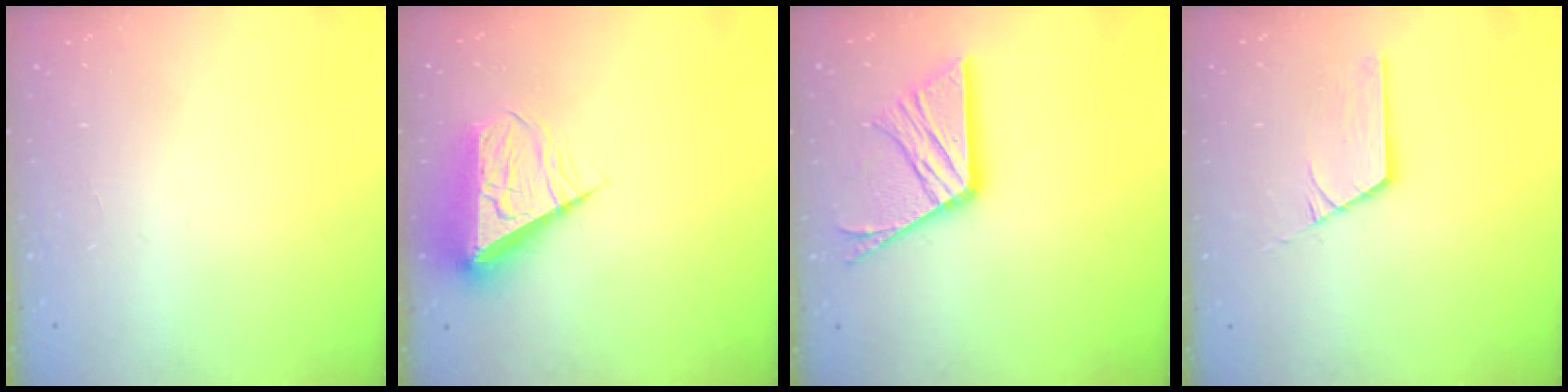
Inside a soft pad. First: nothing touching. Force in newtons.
{"total": 9.2, "press": 9.2, "slide": 0.3}
{"total": 15.3, "press": 15.2, "slide": 1.5}
{"total": 2.4, "press": 2.3, "slide": 0.3}